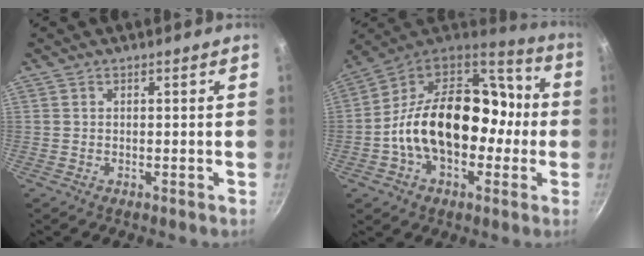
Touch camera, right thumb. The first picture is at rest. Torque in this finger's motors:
{"motor_torque": [2.16, 2.85, 2.05, -0.72, 0.24]}